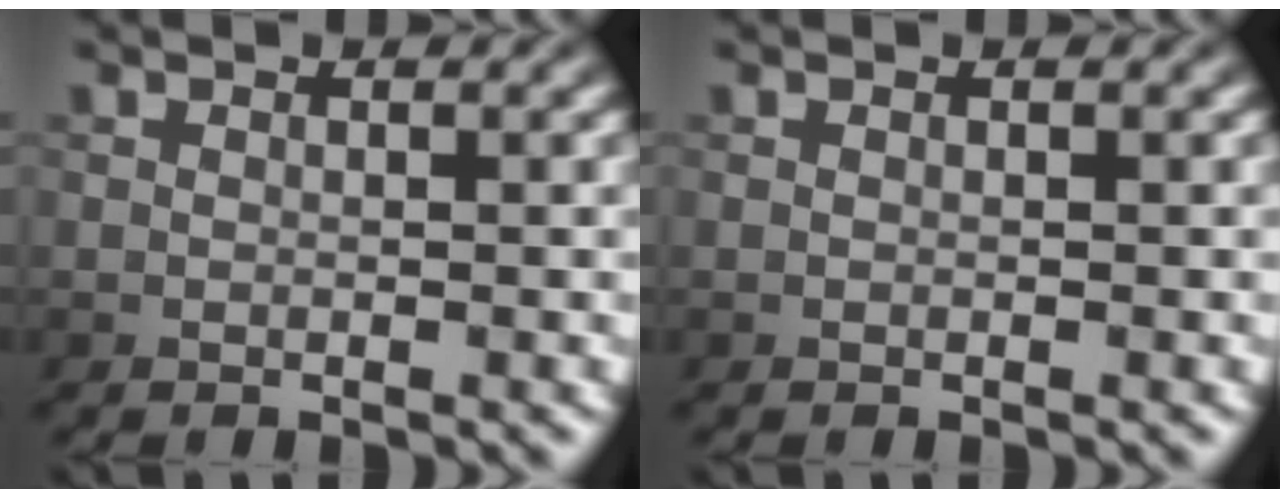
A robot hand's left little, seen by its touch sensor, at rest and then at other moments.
{"total": 0.0}